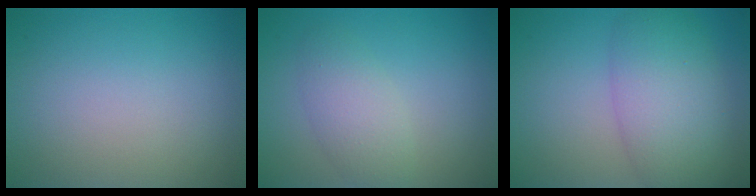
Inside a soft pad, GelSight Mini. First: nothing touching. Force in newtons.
{"total": 2.9, "press": 2.9, "slide": 0.2}
{"total": 6.8, "press": 6.8, "slide": 0.2}